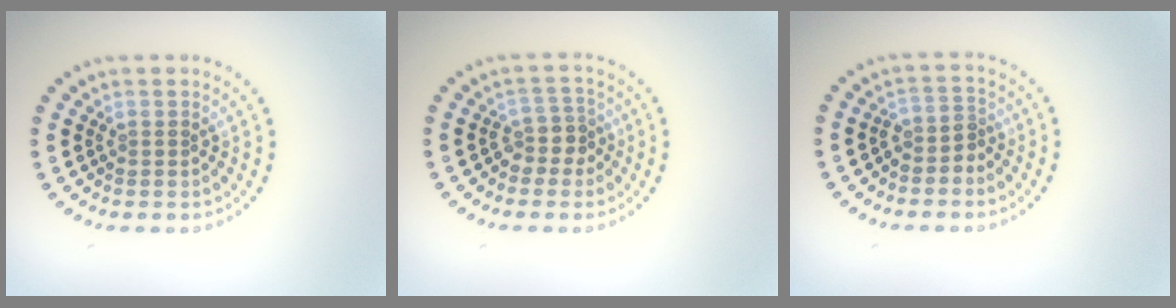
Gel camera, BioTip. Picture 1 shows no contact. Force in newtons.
{"total": 2.2, "press": 1.7, "slide": 1.4}
{"total": 1.9, "press": 1.5, "slide": 1.2}